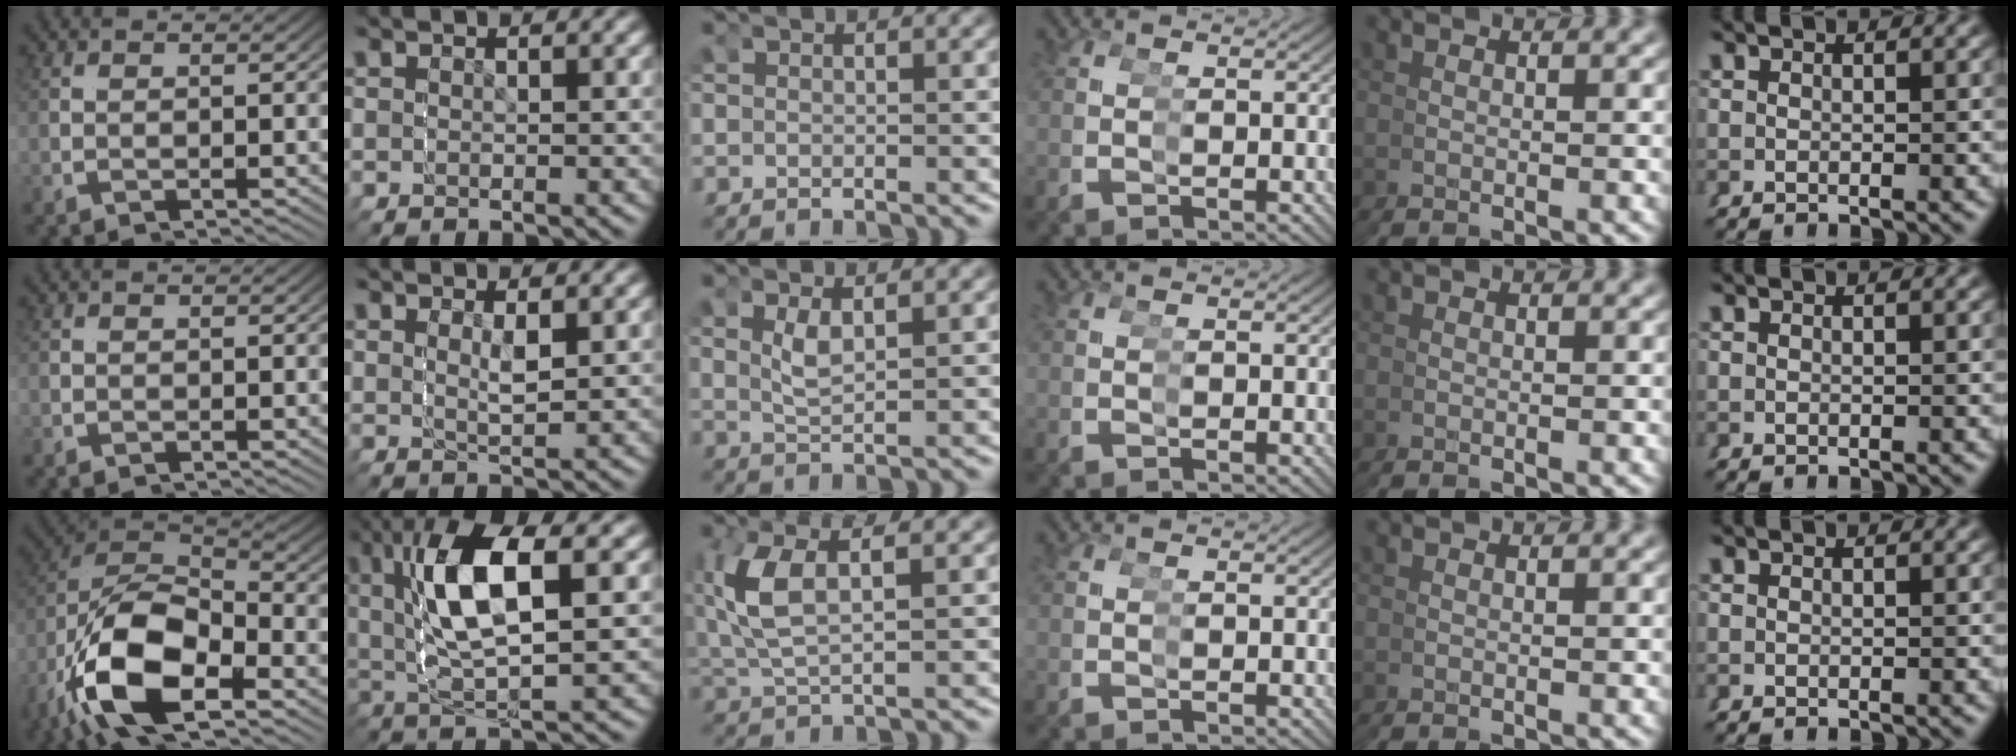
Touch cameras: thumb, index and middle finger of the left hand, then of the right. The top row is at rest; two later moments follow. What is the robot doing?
{"motion": "grasp_and_lifting", "object": "markers"}